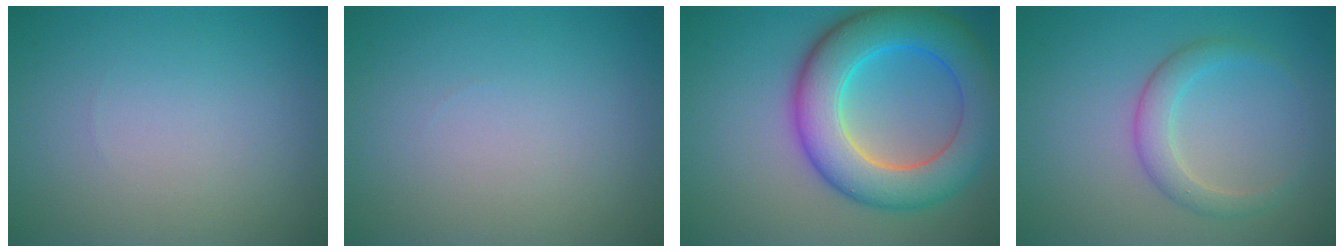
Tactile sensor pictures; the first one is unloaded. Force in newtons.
{"total": 0.0}
{"total": 9.5, "press": 9.5, "slide": 0.4}
{"total": 2.6, "press": 2.6, "slide": 0.1}